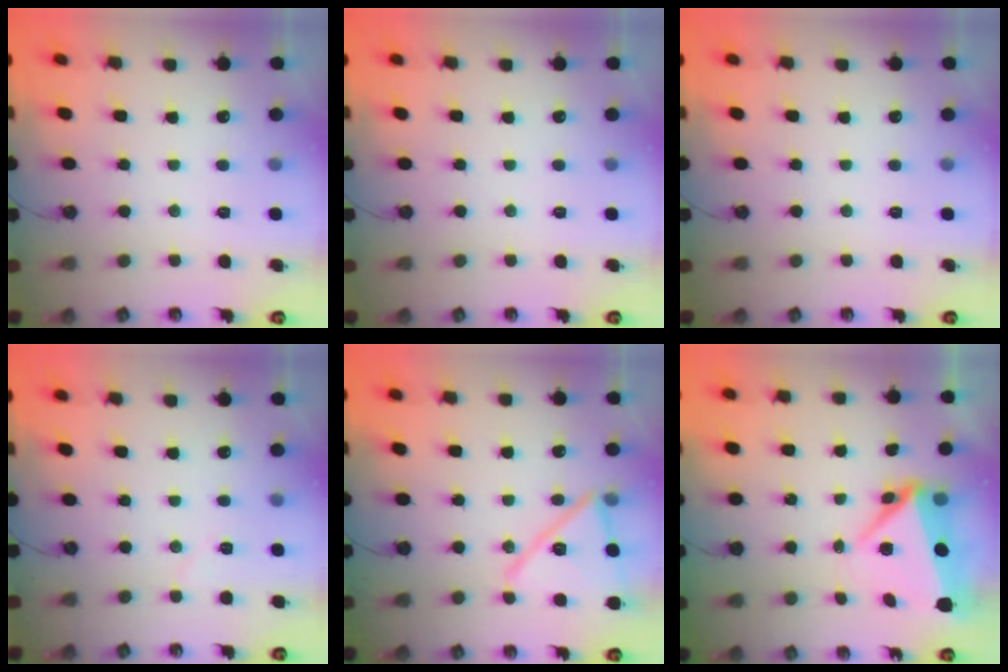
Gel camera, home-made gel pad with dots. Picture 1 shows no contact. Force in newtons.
{"total": 0.0}
{"total": 0.0}
{"total": 4.6, "press": 3.8, "slide": 2.6}
{"total": 15.2, "press": 15.2, "slide": 0.8}
{"total": 7.3, "press": 7.0, "slide": 1.8}